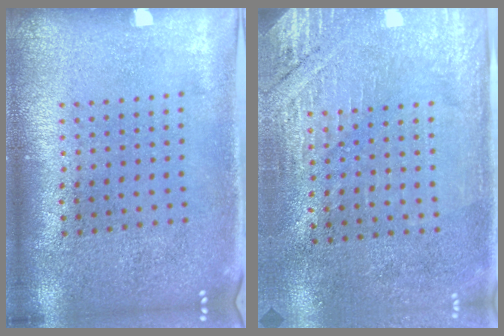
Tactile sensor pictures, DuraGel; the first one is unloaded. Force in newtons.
{"total": 2.8, "press": 2.6, "slide": 1.0}